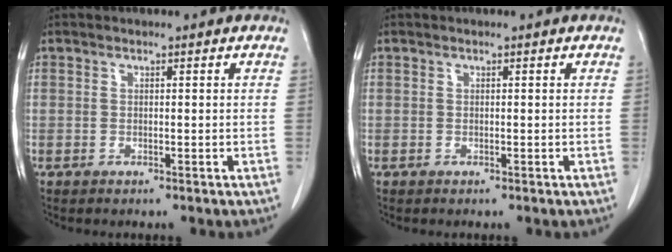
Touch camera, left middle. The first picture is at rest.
{"total": 0.0}